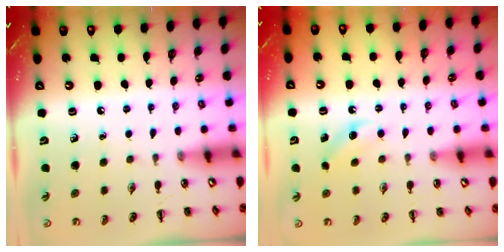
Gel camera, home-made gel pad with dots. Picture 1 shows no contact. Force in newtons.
{"total": 3.9, "press": 3.8, "slide": 1.0}